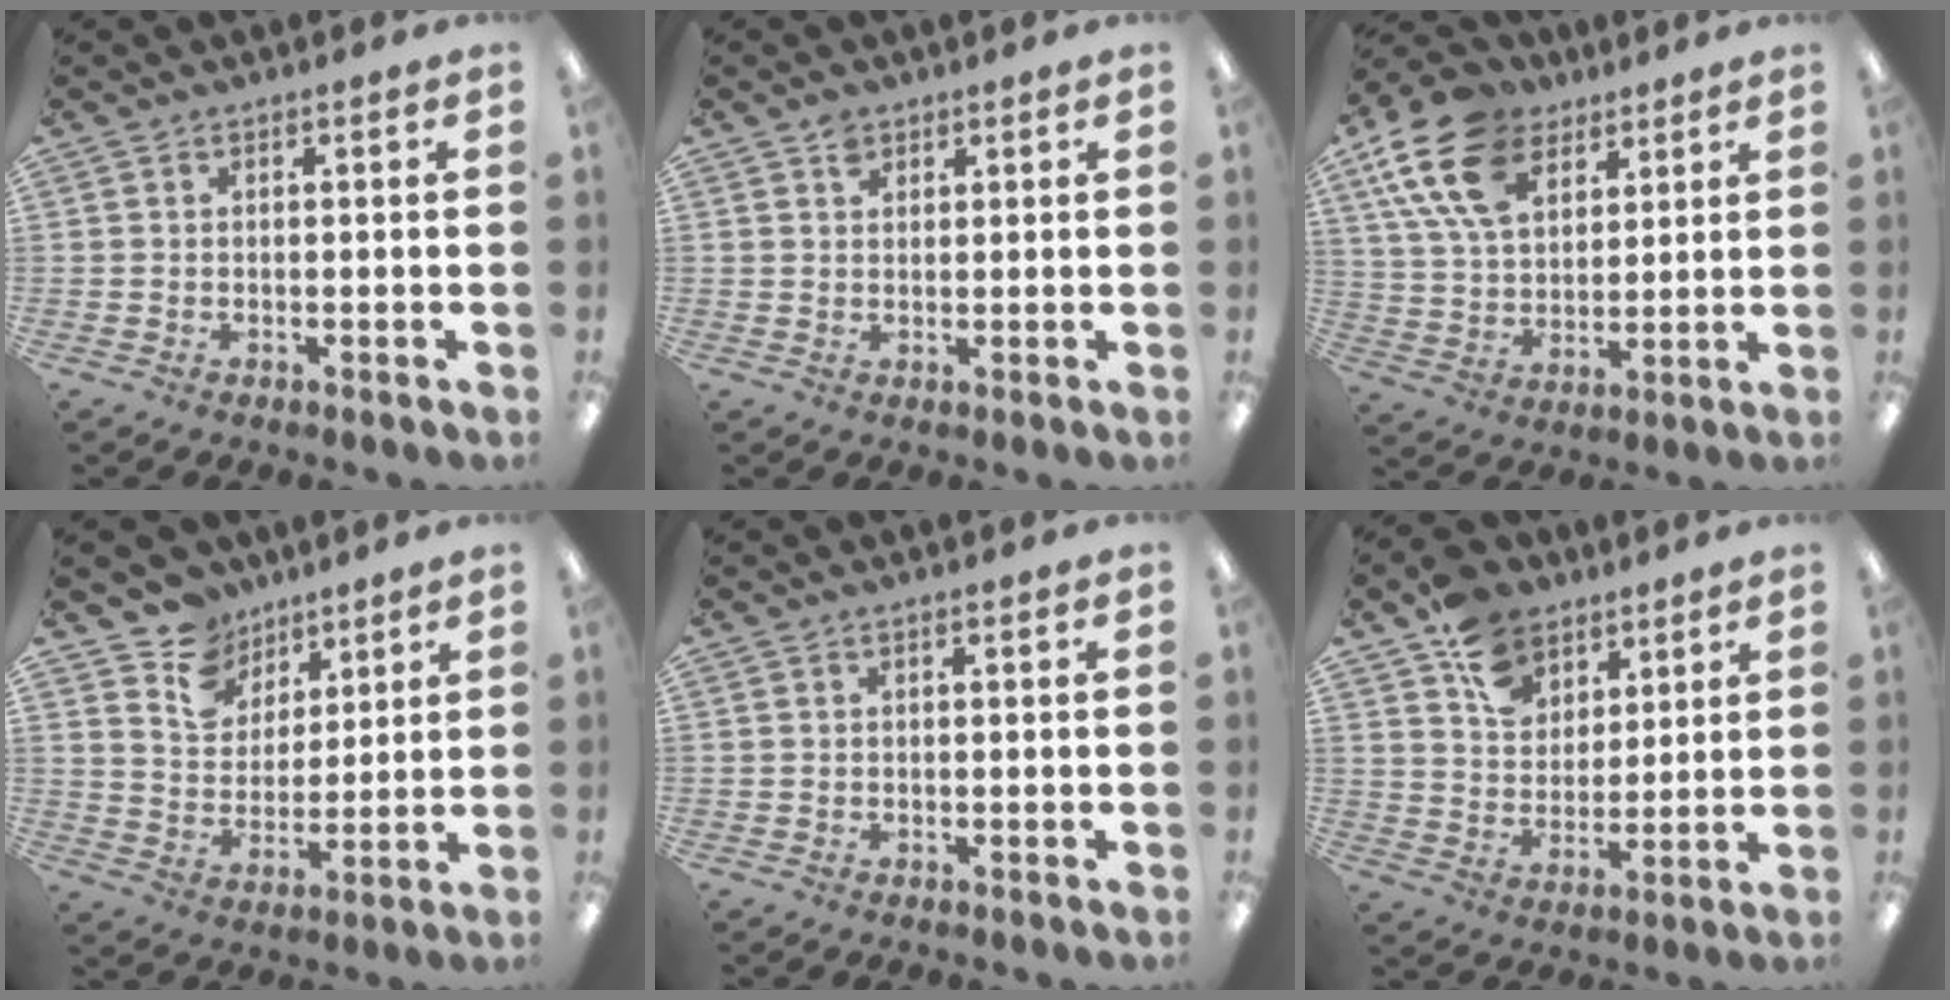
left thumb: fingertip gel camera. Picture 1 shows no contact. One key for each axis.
{"total": 2.5, "fx": 1.7, "fy": 1.6, "fz": 0.9, "tx": -0.011, "ty": -0.005, "tz": 0.031}
{"total": 17.4, "fx": 9.6, "fy": 10.8, "fz": 9.7, "tx": -0.210, "ty": -0.022, "tz": 0.180}
{"total": 10.1, "fx": 7.5, "fy": 6.6, "fz": 1.3, "tx": -0.036, "ty": -0.055, "tz": 0.144}
{"total": 0.0}
{"total": 13.0, "fx": 8.6, "fy": 8.9, "fz": 4.1, "tx": -0.081, "ty": -0.043, "tz": 0.168}